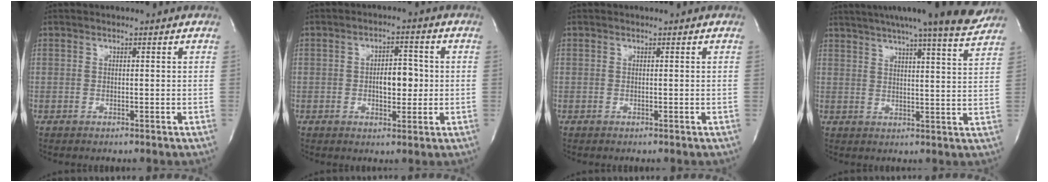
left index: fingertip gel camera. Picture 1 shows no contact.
{"total": 5.1, "force": [-0.3, 2.5, 4.5], "torque": [-0.068, 0.009, -0.002]}
{"total": 0.0}
{"total": 18.3, "force": [16.3, -0.4, 8.4], "torque": [-0.137, -0.014, 0.208]}